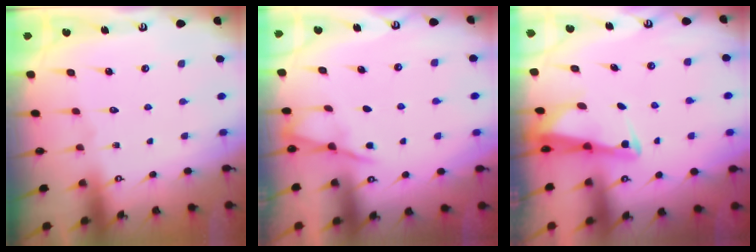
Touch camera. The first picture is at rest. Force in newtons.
{"total": 3.0, "press": 3.0, "slide": 0.5}
{"total": 2.4, "press": 2.4, "slide": 0.5}